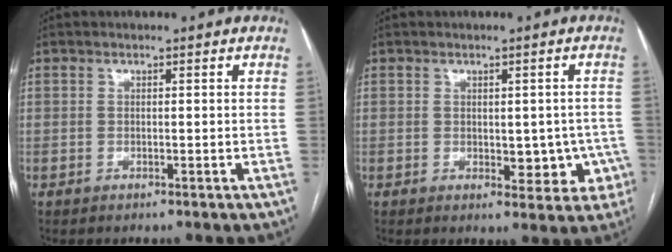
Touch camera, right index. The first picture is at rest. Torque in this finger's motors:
{"motor_torque": [0.08, 0.11, 0.07, 0.01]}